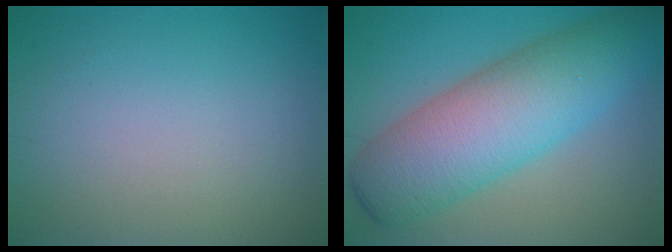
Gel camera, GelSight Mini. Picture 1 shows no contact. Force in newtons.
{"total": 10.1, "press": 10.1, "slide": 0.3}